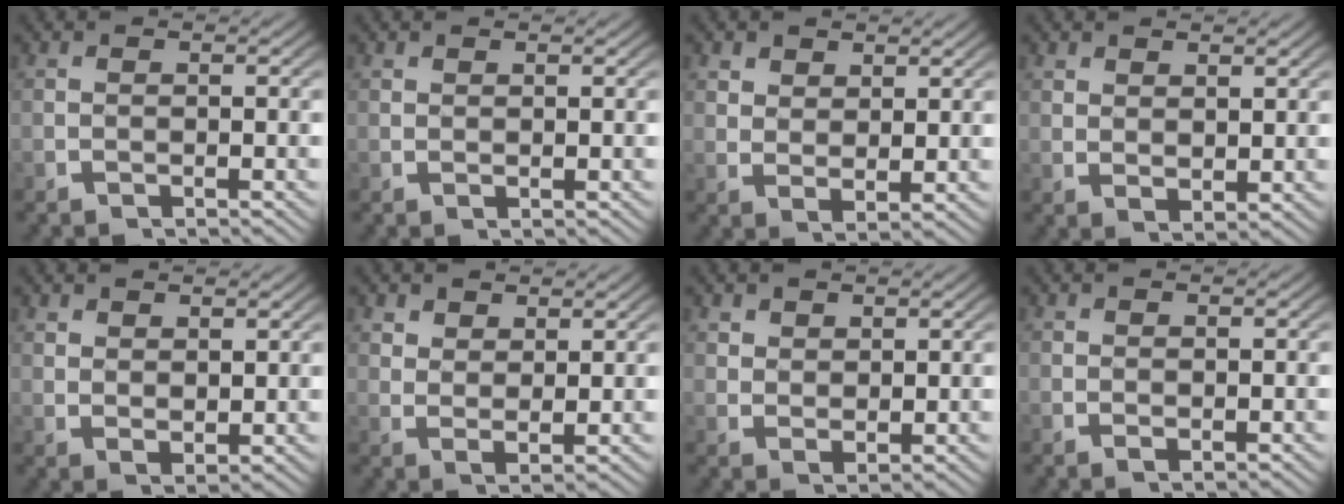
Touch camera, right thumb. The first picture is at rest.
{"total": 0.7, "force": [0.7, -0.2, 0.1], "torque": [-0.004, -0.003, 0.019]}
{"total": 2.5, "force": [2.1, 0.9, 1.1], "torque": [-0.016, -0.007, 0.047]}
{"total": 1.8, "force": [1.6, 0.4, 0.7], "torque": [-0.011, -0.005, 0.041]}
{"total": 2.3, "force": [1.9, 0.7, 1.0], "torque": [-0.016, -0.006, 0.046]}
{"total": 2.6, "force": [2.2, 0.8, 1.2], "torque": [-0.019, -0.006, 0.050]}
{"total": 2.3, "force": [2.0, 0.8, 0.8], "torque": [-0.012, -0.006, 0.047]}
{"total": 0.7, "force": [0.5, 0.1, 0.5], "torque": [-0.009, -0.004, 0.014]}